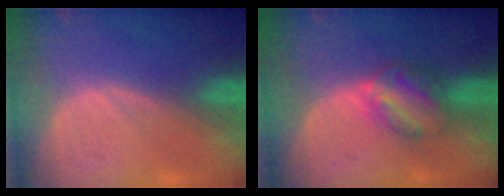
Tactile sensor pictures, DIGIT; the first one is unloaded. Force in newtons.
{"total": 6.2, "press": 5.3, "slide": 3.2}